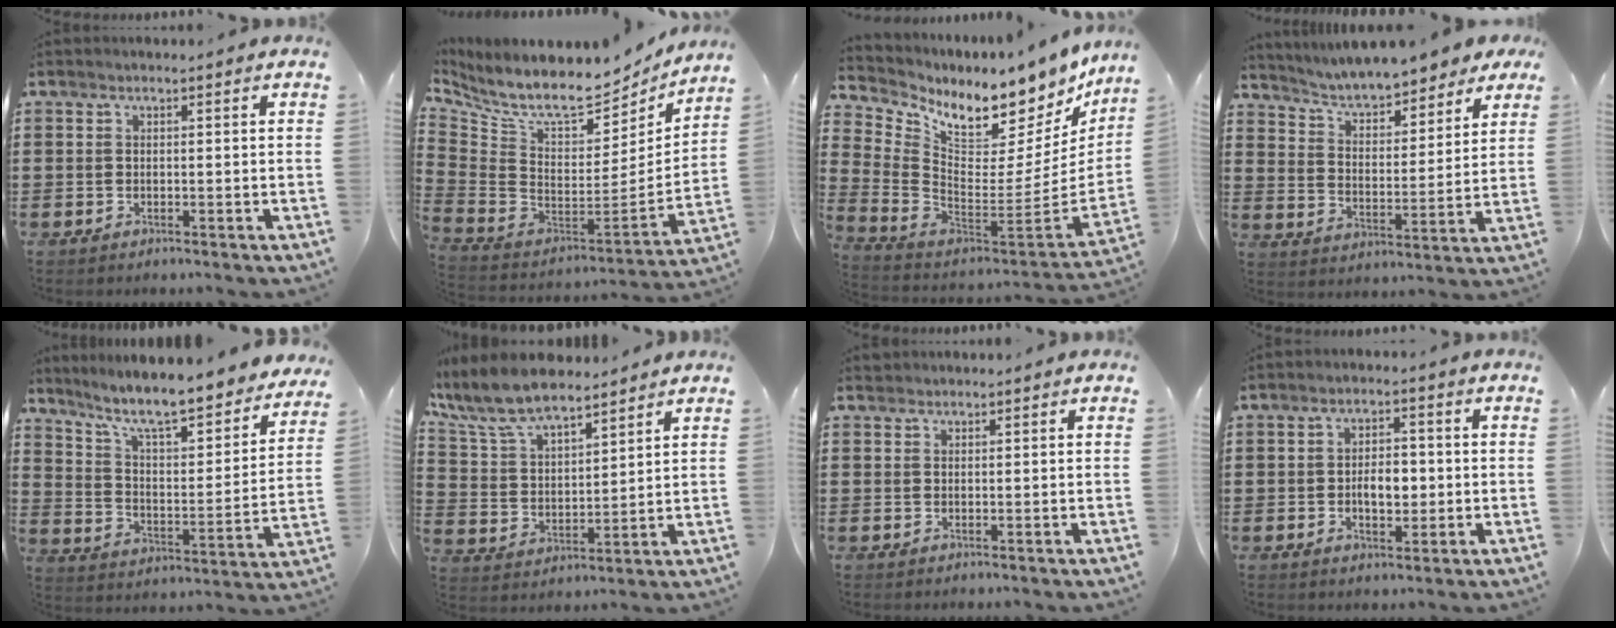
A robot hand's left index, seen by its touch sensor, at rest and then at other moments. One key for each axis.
{"total": 9.0, "fx": 7.4, "fy": 2.1, "fz": 4.6, "tx": -0.114, "ty": -0.065, "tz": 0.128}
{"total": 7.4, "fx": 6.7, "fy": 2.2, "fz": 2.3, "tx": -0.080, "ty": -0.073, "tz": 0.113}
{"total": 5.7, "fx": 5.4, "fy": 0.7, "fz": 1.5, "tx": -0.056, "ty": -0.032, "tz": 0.091}
{"total": 8.4, "fx": 7.1, "fy": 0.8, "fz": 4.4, "tx": -0.106, "ty": -0.057, "tz": 0.114}
{"total": 9.0, "fx": 7.9, "fy": 2.4, "fz": 3.6, "tx": -0.104, "ty": -0.033, "tz": 0.142}
{"total": 0.8, "fx": 0.7, "fy": 0.3, "fz": 0.0, "tx": -0.002, "ty": 0.001, "tz": 0.015}
{"total": 4.4, "fx": -0.5, "fy": 2.4, "fz": 3.6, "tx": -0.054, "ty": 0.000, "tz": -0.016}